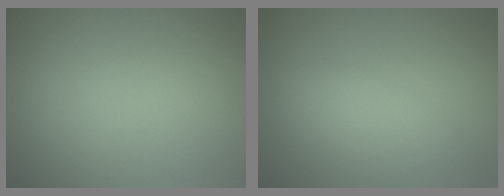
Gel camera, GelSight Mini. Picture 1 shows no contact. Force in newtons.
{"total": 4.0, "press": 4.0, "slide": 0.2}